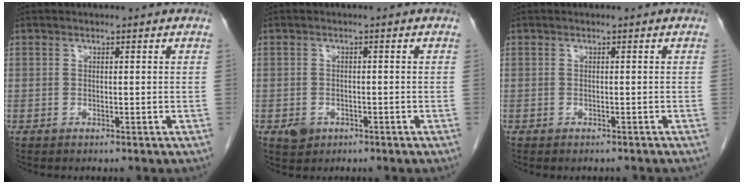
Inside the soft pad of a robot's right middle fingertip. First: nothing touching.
{"total": 2.4, "force": [-1.2, 1.8, 0.9], "torque": [-0.015, 0.003, -0.012]}
{"total": 2.3, "force": [-2.1, 0.8, 0.7], "torque": [-0.016, -0.004, -0.022]}